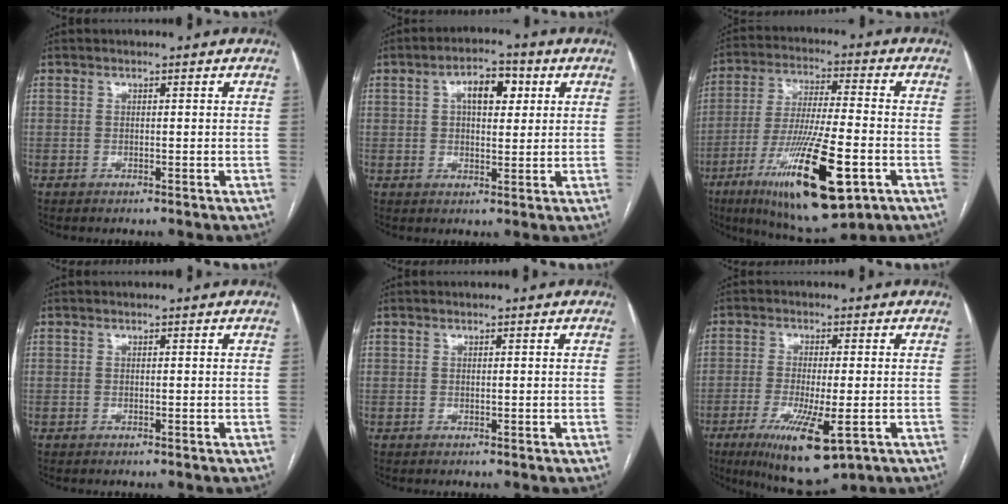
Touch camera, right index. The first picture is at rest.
{"total": 6.3, "force": [2.0, 3.0, 5.2], "torque": [-0.085, 0.018, 0.031]}
{"total": 19.6, "force": [-8.4, 3.4, 17.4], "torque": [-0.323, -0.035, -0.134]}
{"total": 0.0}
{"total": 0.0}
{"total": 11.5, "force": [-5.3, 2.3, 10.0], "torque": [-0.173, -0.032, -0.080]}